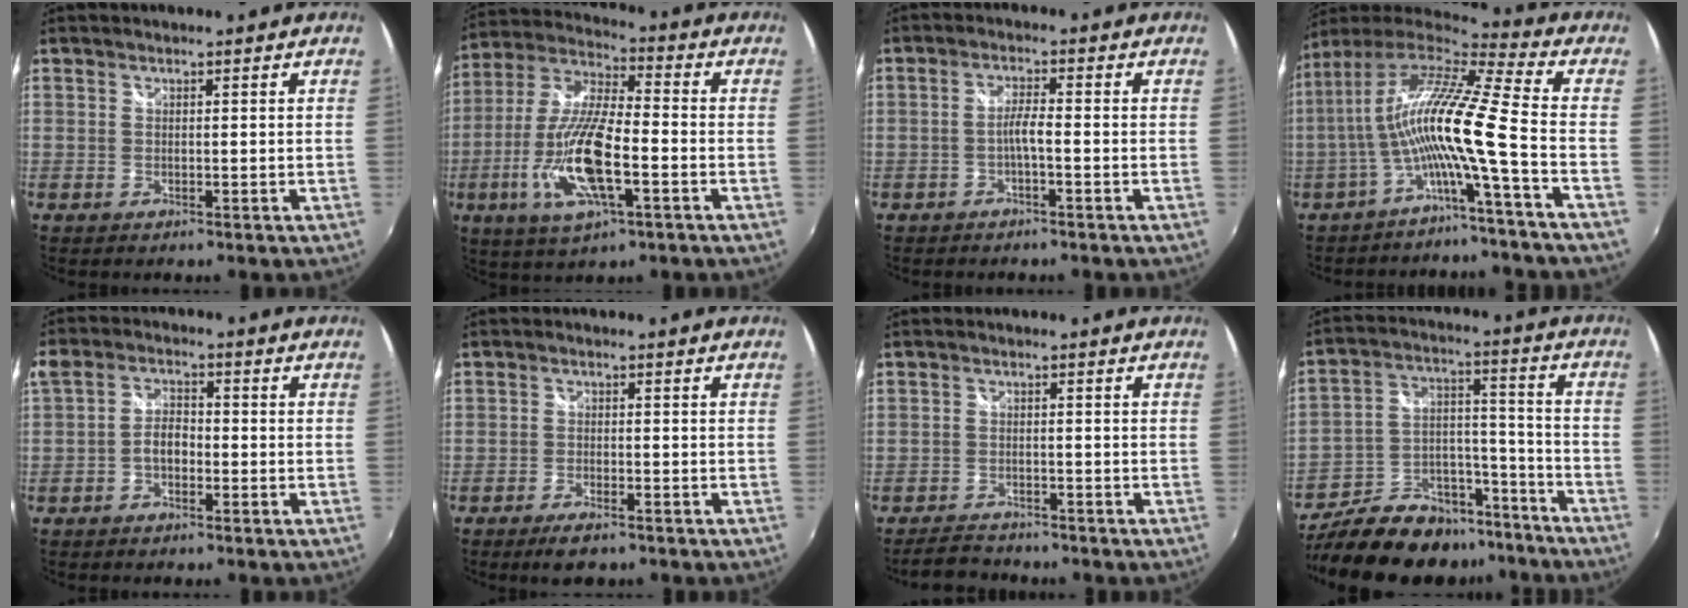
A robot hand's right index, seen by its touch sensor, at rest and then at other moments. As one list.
[{"total": 16.9, "force": [-5.3, 5.2, 15.2], "torque": [-0.320, -0.014, -0.102]}, {"total": 2.6, "force": [-1.2, 0.0, 2.3], "torque": [-0.047, 0.005, -0.024]}, {"total": 13.0, "force": [-2.8, -1.0, 12.6], "torque": [-0.219, -0.002, -0.060]}, {"total": 4.1, "force": [-1.8, 2.5, 2.7], "torque": [-0.056, 0.012, -0.035]}, {"total": 4.5, "force": [-3.4, 1.5, 2.6], "torque": [-0.063, -0.005, -0.061]}, {"total": 4.6, "force": [-4.1, 1.9, 0.6], "torque": [-0.033, 0.007, -0.070]}, {"total": 22.2, "force": [-17.8, 10.3, 8.5], "torque": [-0.176, 0.043, -0.257]}]